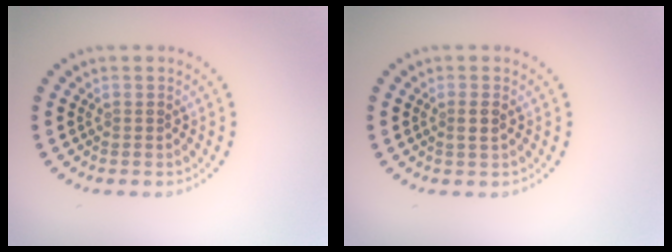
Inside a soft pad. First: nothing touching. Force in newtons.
{"total": 1.0, "press": 0.9, "slide": 0.5}